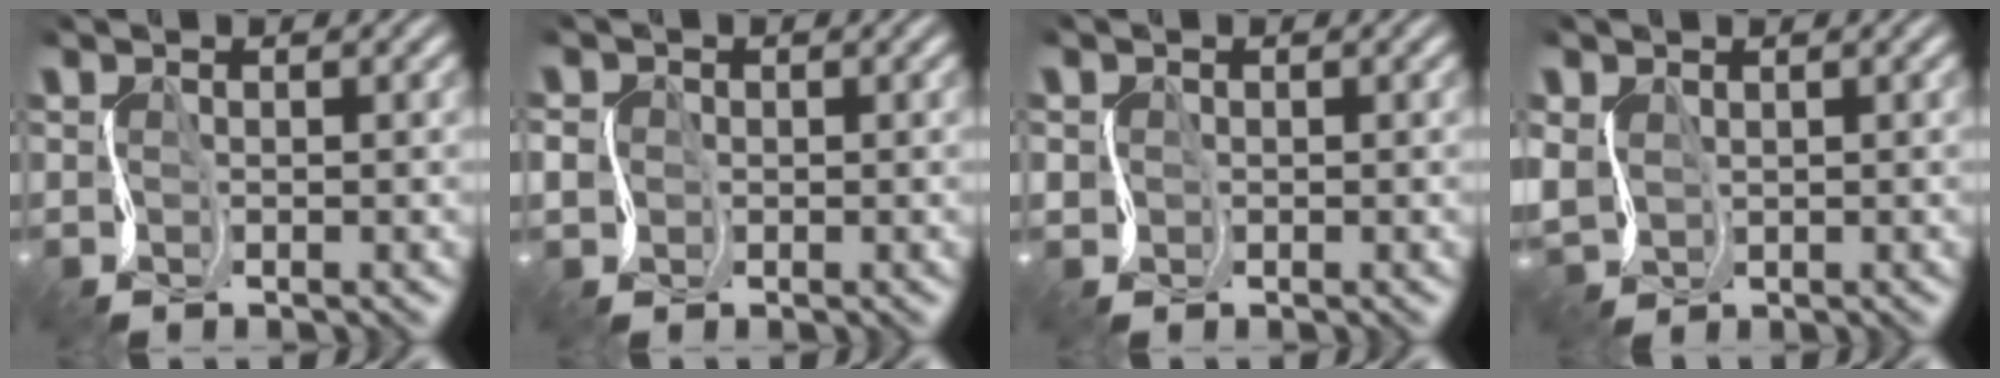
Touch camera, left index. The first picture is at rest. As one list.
[{"total": 1.7, "force": [-0.4, 1.6, 0.5], "torque": [-0.015, 0.001, -0.016]}, {"total": 0.8, "force": [-0.1, 0.8, -0.1], "torque": [0.000, -0.002, -0.008]}, {"total": 2.1, "force": [0.5, 1.7, 1.1], "torque": [-0.041, -0.002, 0.007]}]